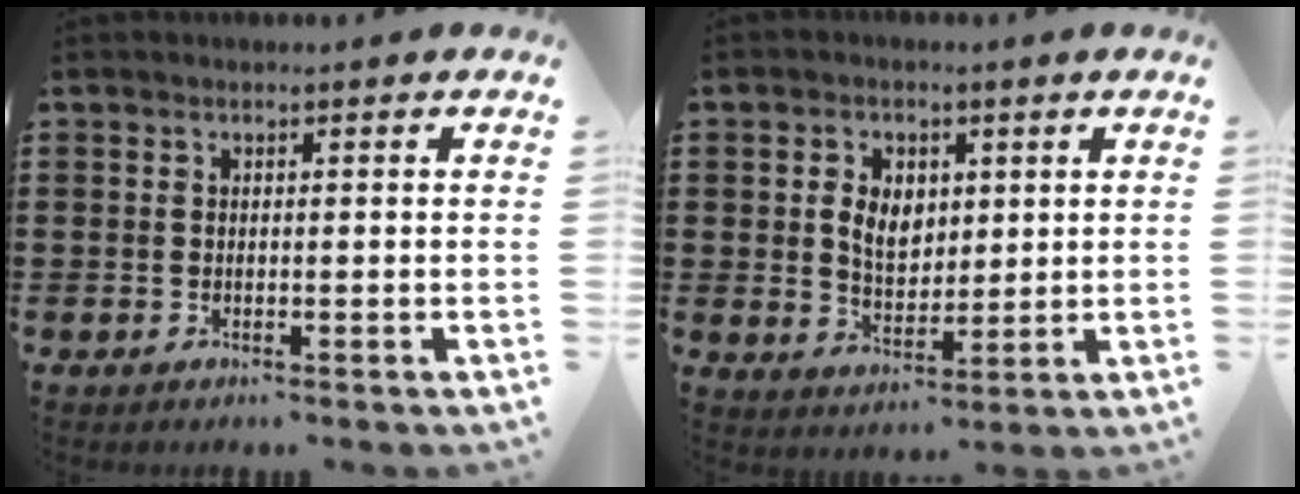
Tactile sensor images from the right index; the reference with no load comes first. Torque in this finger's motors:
{"motor_torque": [0.21, 0.17, 0.25, 0.08]}